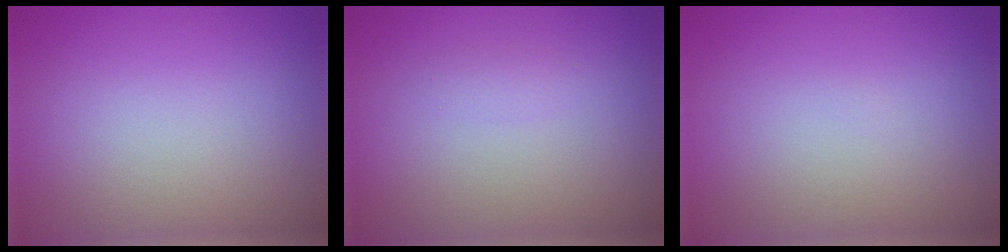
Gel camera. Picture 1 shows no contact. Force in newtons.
{"total": 0.6, "press": 0.6, "slide": 0.0}
{"total": 0.0}